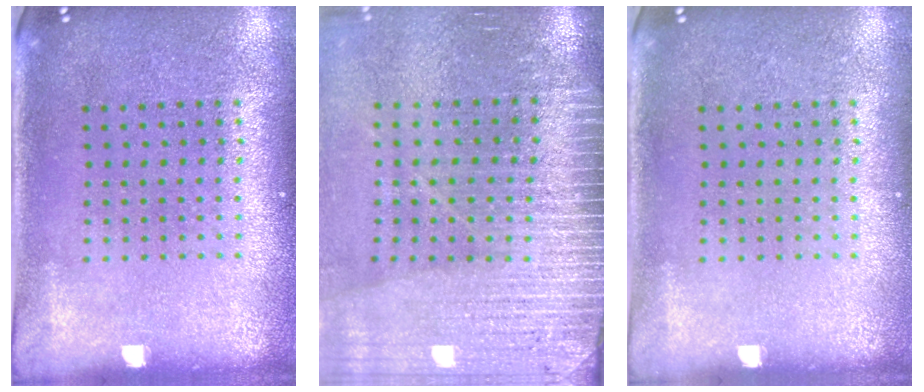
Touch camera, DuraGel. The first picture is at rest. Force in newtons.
{"total": 3.7, "press": 3.2, "slide": 1.9}
{"total": 0.0}